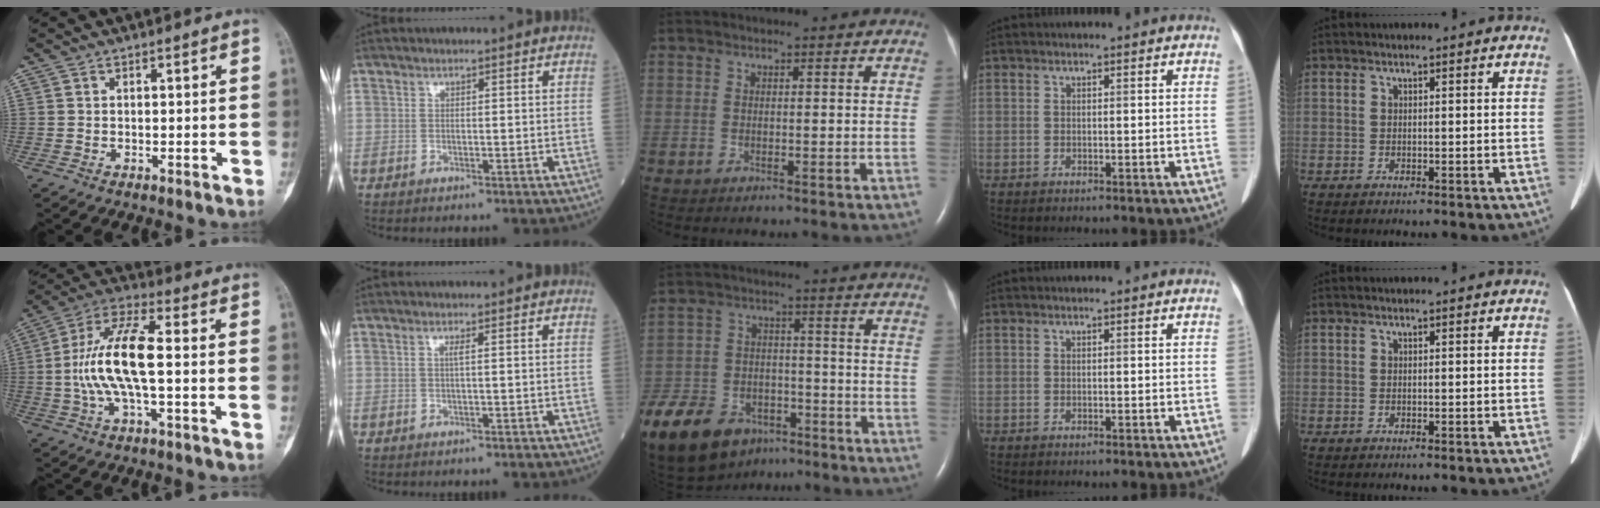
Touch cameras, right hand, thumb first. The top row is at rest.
{"thumb": {"total": 13.5, "force": [-0.9, 4.1, 12.8], "torque": [-0.272, 0.032, -0.019]}, "index": {"total": 0.7, "force": [0.1, -0.2, 0.6], "torque": [-0.015, 0.001, 0.002]}, "middle": {"total": 24.2, "force": [-15.4, 14.5, 11.7], "torque": [-0.330, -0.025, -0.248]}}